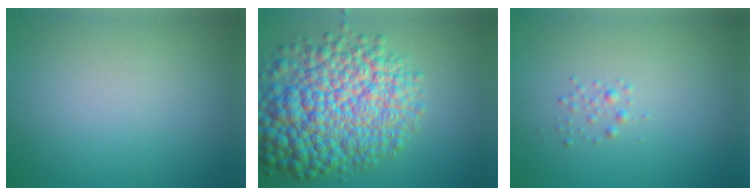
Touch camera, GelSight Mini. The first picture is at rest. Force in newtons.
{"total": 12.5, "press": 12.5, "slide": 0.3}
{"total": 0.9, "press": 0.9, "slide": 0.0}